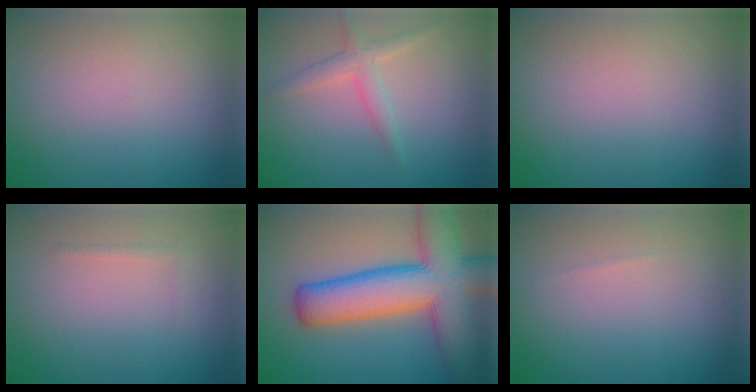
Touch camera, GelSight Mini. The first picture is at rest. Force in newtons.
{"total": 2.2, "press": 2.1, "slide": 0.1}
{"total": 0.0}
{"total": 0.5, "press": 0.5, "slide": 0.0}
{"total": 11.5, "press": 11.5, "slide": 0.5}
{"total": 0.0}